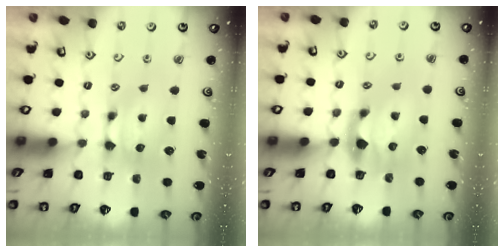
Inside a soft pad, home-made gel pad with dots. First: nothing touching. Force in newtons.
{"total": 2.9, "press": 2.5, "slide": 1.5}